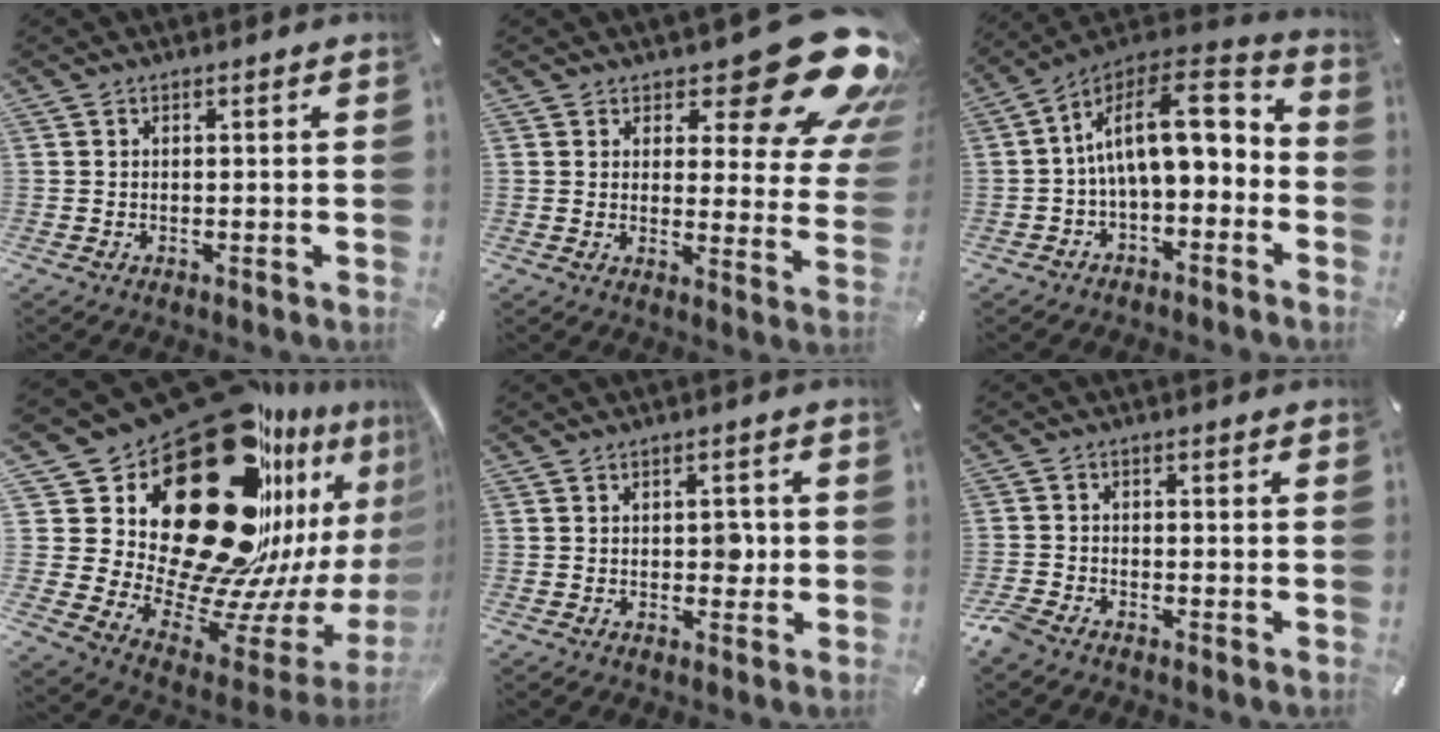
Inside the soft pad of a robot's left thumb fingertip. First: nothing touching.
{"total": 20.5, "force": [12.1, 7.8, 14.6], "torque": [-0.175, -0.086, 0.196]}
{"total": 16.7, "force": [1.8, 9.4, 13.7], "torque": [-0.228, -0.002, 0.031]}
{"total": 42.0, "force": [19.2, 23.0, 29.4], "torque": [-0.417, -0.244, 0.411]}
{"total": 3.3, "force": [0.0, 2.3, 2.4], "torque": [-0.021, -0.004, -0.007]}
{"total": 2.6, "force": [-2.2, 1.1, 0.9], "torque": [-0.028, 0.007, -0.046]}